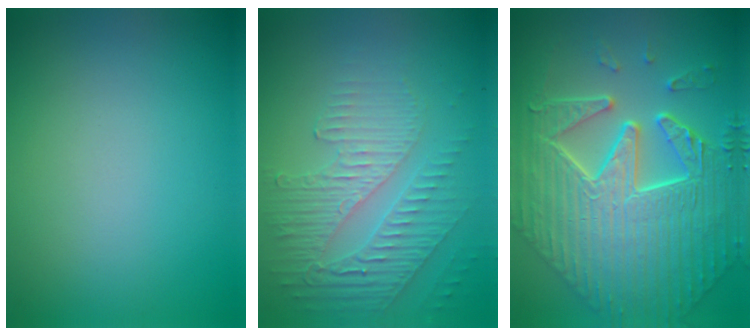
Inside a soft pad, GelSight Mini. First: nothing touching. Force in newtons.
{"total": 5.5, "press": 3.3, "slide": 4.4}
{"total": 9.8, "press": 7.4, "slide": 6.3}